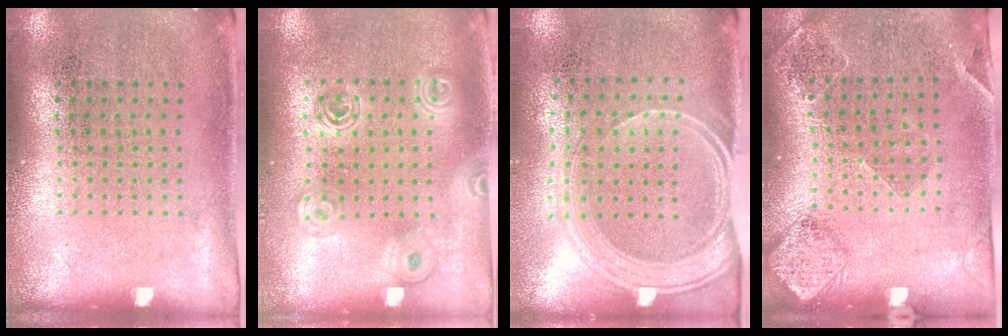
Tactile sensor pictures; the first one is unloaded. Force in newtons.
{"total": 1.7, "press": 1.5, "slide": 0.7}
{"total": 2.1, "press": 1.7, "slide": 1.2}
{"total": 1.6, "press": 1.5, "slide": 0.3}